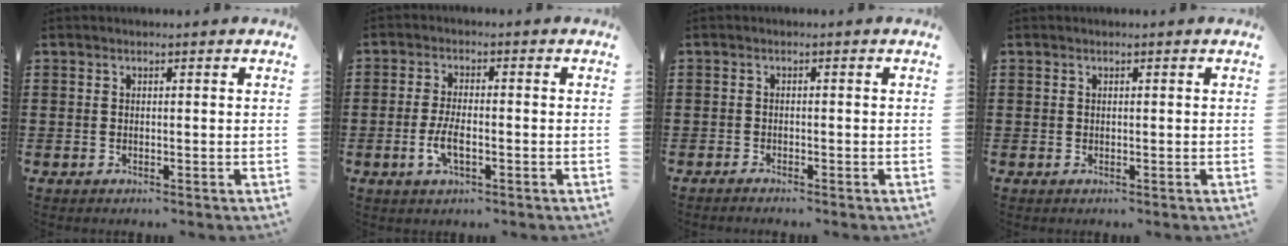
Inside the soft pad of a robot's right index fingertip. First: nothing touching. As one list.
[{"total": 4.2, "force": [-1.4, 1.4, 3.7], "torque": [-0.077, -0.002, -0.027]}, {"total": 0.9, "force": [-0.9, -0.1, 0.0], "torque": [-0.003, 0.000, -0.018]}, {"total": 0.0}]